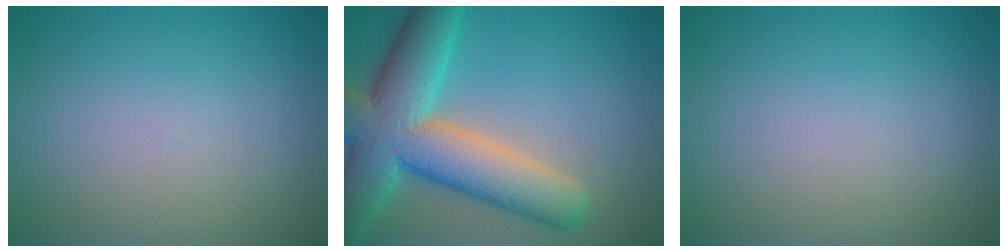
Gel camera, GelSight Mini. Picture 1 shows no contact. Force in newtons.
{"total": 11.1, "press": 11.1, "slide": 0.5}
{"total": 0.0}